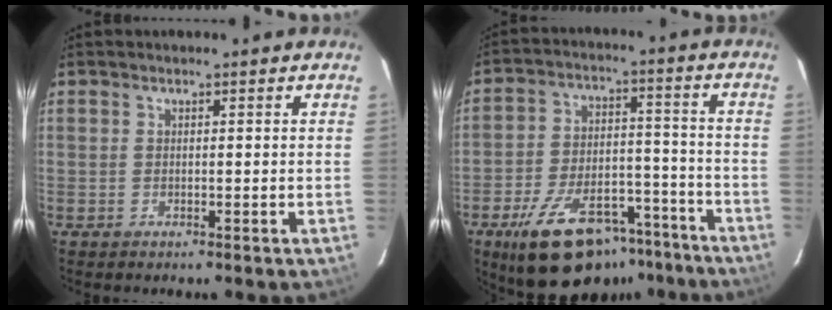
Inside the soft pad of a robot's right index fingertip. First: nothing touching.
{"total": 21.3, "force": [-15.0, 9.8, 11.6], "torque": [-0.209, 0.008, -0.213]}